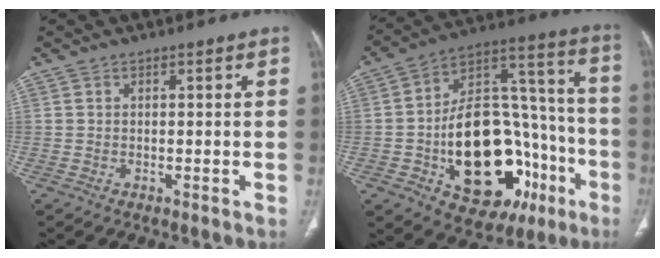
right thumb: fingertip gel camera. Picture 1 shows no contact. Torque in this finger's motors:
{"motor_torque": [3.47, 1.54, 2.10, -0.65, 0.59]}